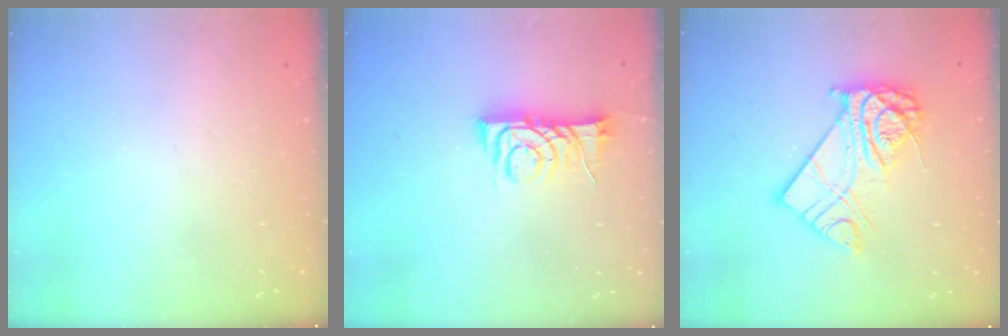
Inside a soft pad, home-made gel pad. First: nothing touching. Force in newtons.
{"total": 9.2, "press": 9.1, "slide": 0.5}
{"total": 13.3, "press": 13.3, "slide": 1.3}